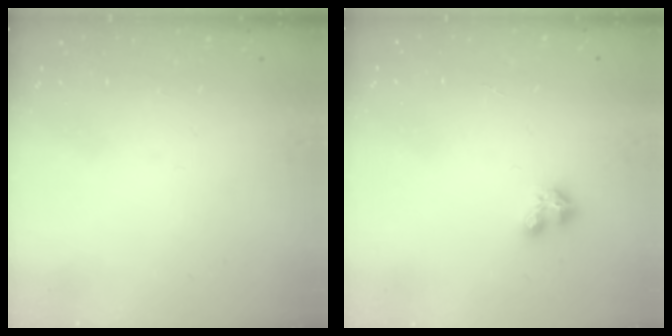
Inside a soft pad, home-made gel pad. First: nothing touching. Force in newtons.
{"total": 4.6, "press": 4.6, "slide": 0.4}